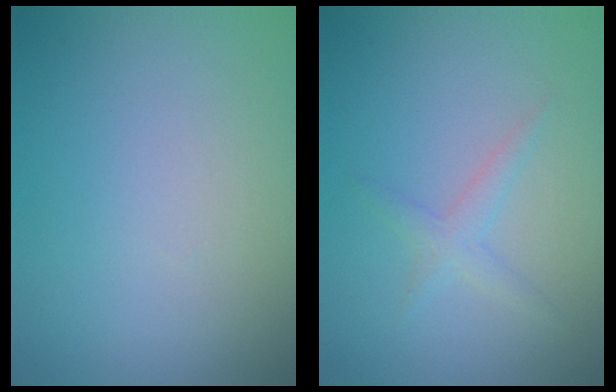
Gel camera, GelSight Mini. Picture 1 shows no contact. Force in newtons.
{"total": 1.4, "press": 1.4, "slide": 0.1}